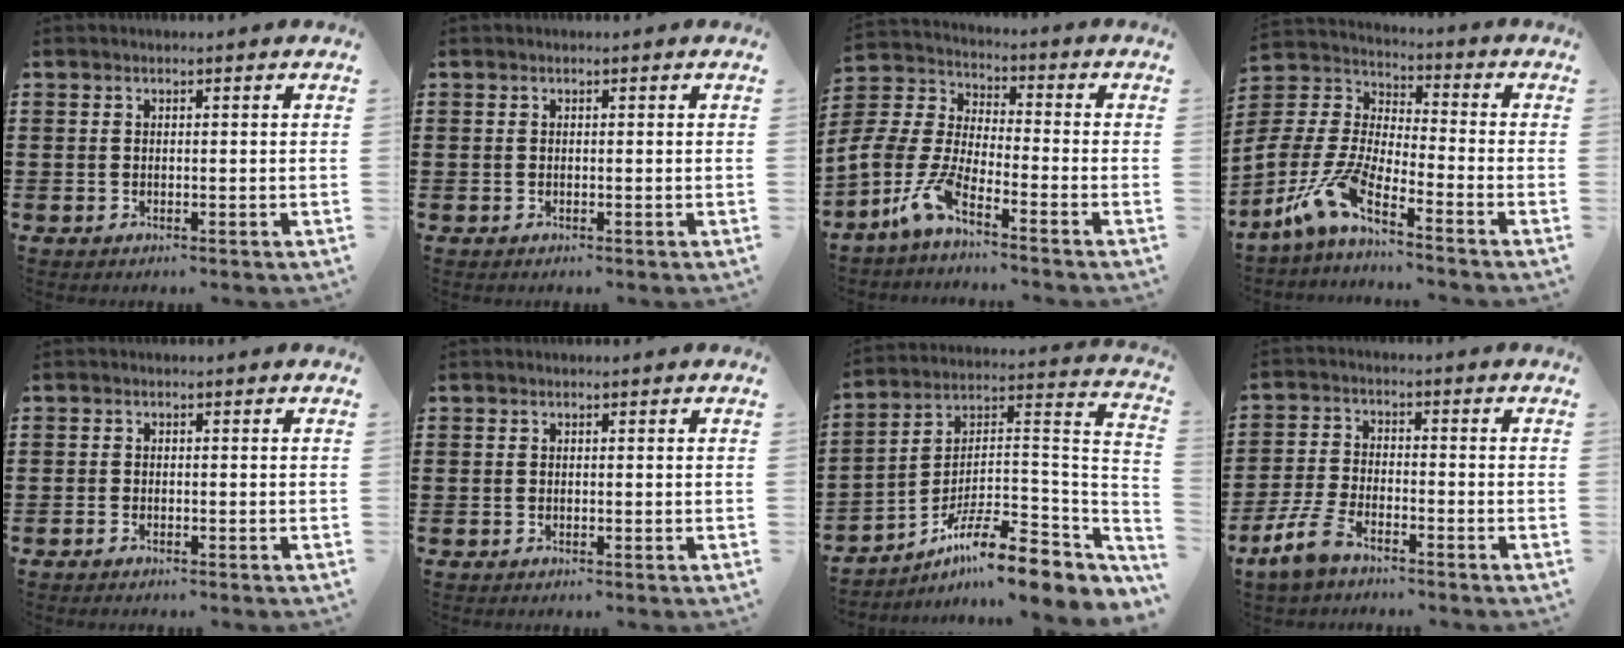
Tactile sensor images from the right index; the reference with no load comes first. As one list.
[{"total": 0.0}, {"total": 7.8, "force": [-6.1, 1.9, 4.5], "torque": [-0.140, -0.025, -0.133]}, {"total": 9.4, "force": [-7.4, 1.8, 5.6], "torque": [-0.158, -0.018, -0.160]}, {"total": 0.6, "force": [-0.5, 0.3, 0.2], "torque": [-0.005, -0.002, -0.010]}, {"total": 0.0}, {"total": 11.3, "force": [-8.2, 2.2, 7.5], "torque": [-0.117, 0.010, -0.155]}, {"total": 5.6, "force": [-4.1, 1.8, 3.4], "torque": [-0.089, -0.002, -0.084]}]